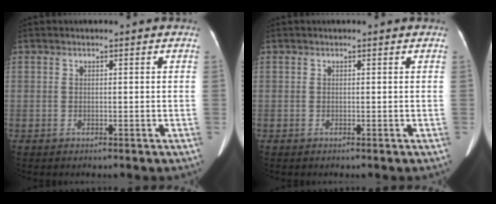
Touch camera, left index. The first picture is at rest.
{"total": 1.2, "force": [1.0, 0.2, 0.5], "torque": [-0.003, 0.002, 0.008]}